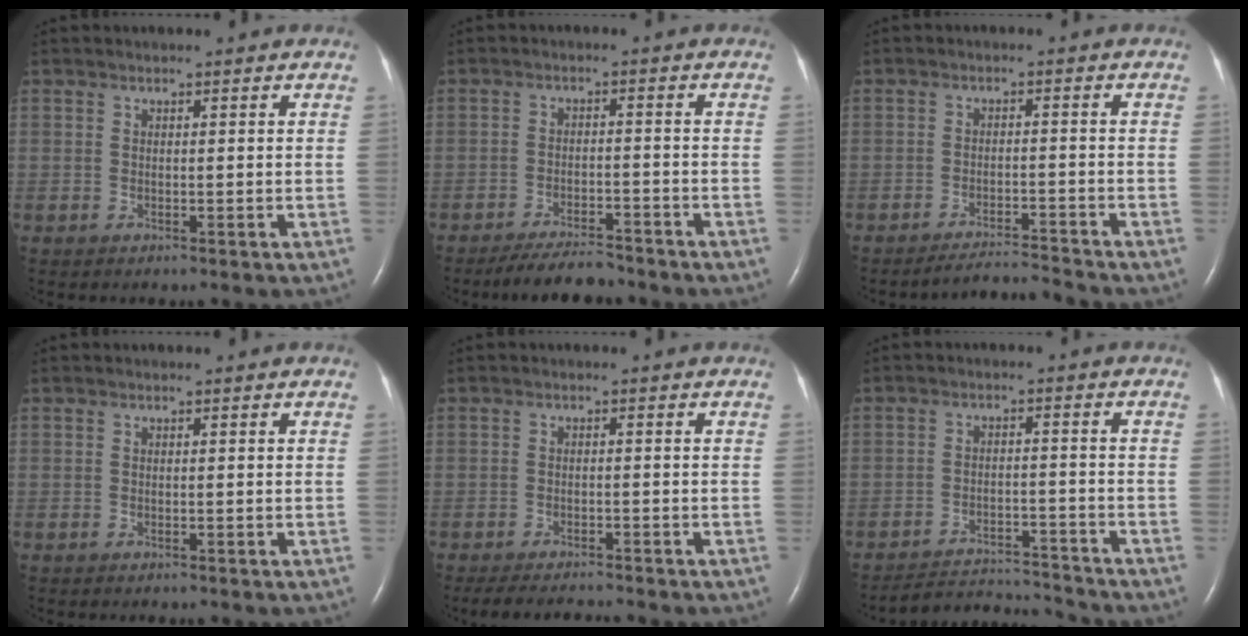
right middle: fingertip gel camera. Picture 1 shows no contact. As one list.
[{"total": 6.3, "force": [-5.8, 1.2, 2.2], "torque": [-0.040, -0.015, -0.097]}, {"total": 4.6, "force": [-4.2, -1.7, -0.6], "torque": [0.008, -0.011, -0.070]}, {"total": 0.0}, {"total": 5.8, "force": [-5.5, 0.7, 1.9], "torque": [-0.029, -0.012, -0.084]}, {"total": 7.8, "force": [-7.7, -0.6, -1.0], "torque": [0.010, 0.005, -0.127]}]